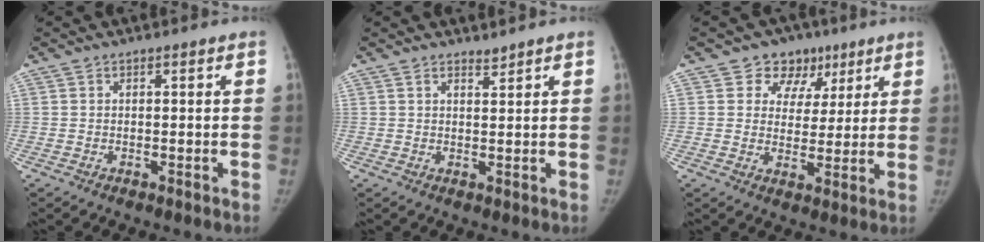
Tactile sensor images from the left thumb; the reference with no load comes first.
{"total": 1.2, "force": [1.2, 0.0, 0.0], "torque": [0.004, -0.014, 0.020]}
{"total": 8.3, "force": [4.7, 6.7, 1.5], "torque": [0.023, -0.013, 0.068]}